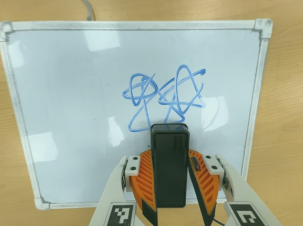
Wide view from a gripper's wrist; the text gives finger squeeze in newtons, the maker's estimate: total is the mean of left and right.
{"total": 5.5, "left": 4.7, "right": 6.2}